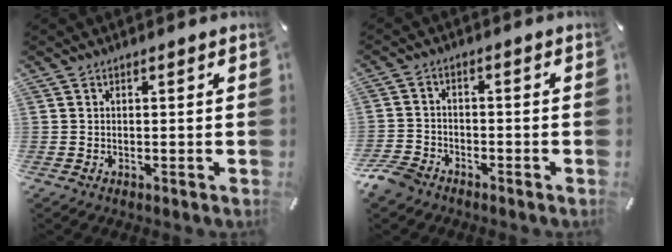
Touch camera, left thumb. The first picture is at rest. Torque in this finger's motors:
{"motor_torque": [-0.37, 0.87, 0.08, 0.59, 0.11]}